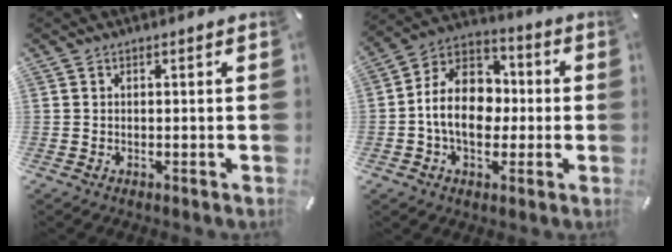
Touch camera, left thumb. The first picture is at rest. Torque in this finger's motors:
{"motor_torque": [0.48, 1.17, 0.42, 0.09, 0.37]}